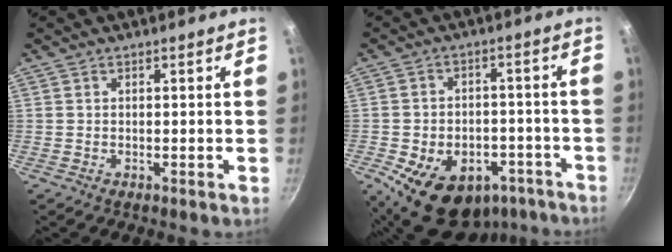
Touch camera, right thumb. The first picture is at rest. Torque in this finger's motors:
{"motor_torque": [0.42, 0.99, 1.29, -1.51, 0.22]}